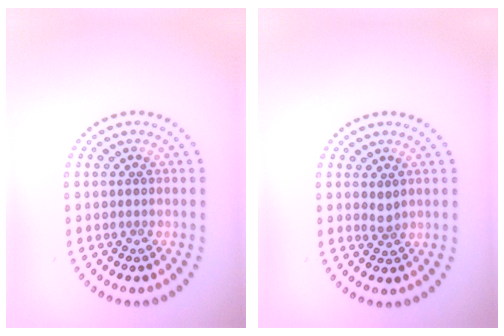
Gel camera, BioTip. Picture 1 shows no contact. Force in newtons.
{"total": 0.9, "press": 0.6, "slide": 0.7}